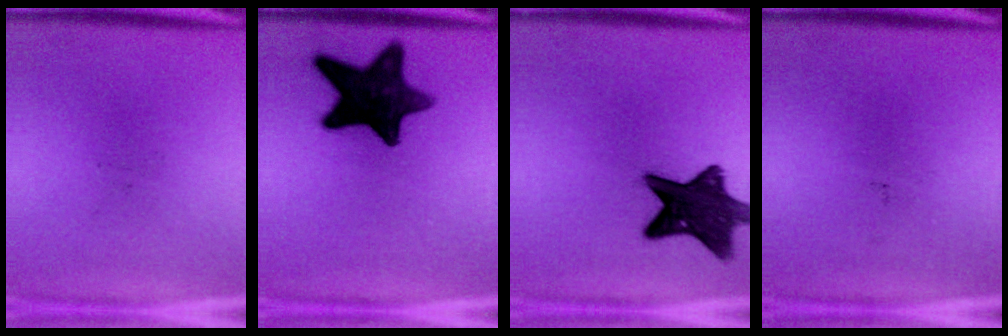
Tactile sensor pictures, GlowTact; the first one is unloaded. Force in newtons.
{"total": 14.5}
{"total": 12.7}
{"total": 0.0}